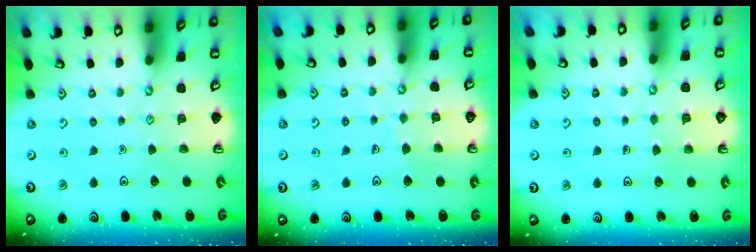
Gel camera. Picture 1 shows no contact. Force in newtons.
{"total": 3.5, "press": 3.5, "slide": 0.2}
{"total": 4.0, "press": 4.0, "slide": 0.4}